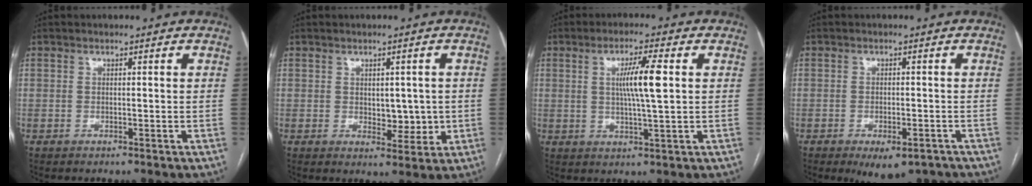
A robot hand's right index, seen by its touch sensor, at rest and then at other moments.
{"total": 4.6, "force": [0.0, 2.6, 3.8], "torque": [-0.046, -0.001, 0.009]}
{"total": 6.9, "force": [1.2, 0.0, 6.7], "torque": [-0.120, 0.001, 0.023]}
{"total": 6.1, "force": [-4.2, 2.6, 3.6], "torque": [-0.040, -0.001, -0.055]}